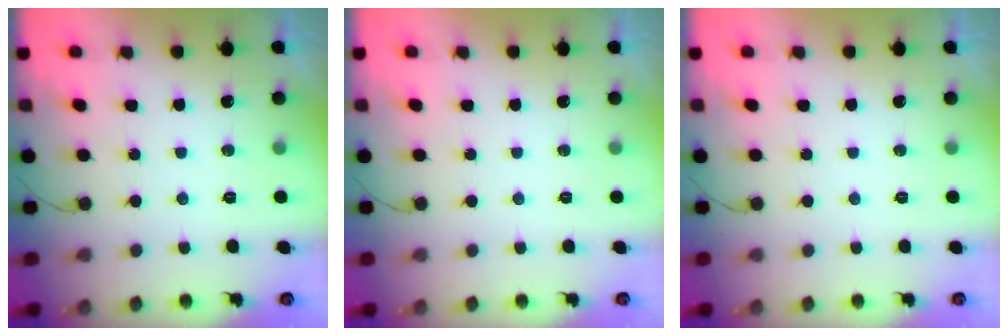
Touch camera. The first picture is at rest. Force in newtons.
{"total": 0.0}
{"total": 0.0}